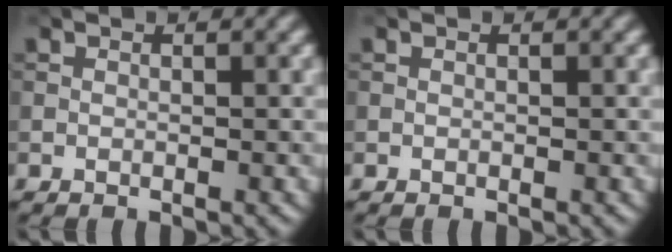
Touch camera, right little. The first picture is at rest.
{"total": 0.0}